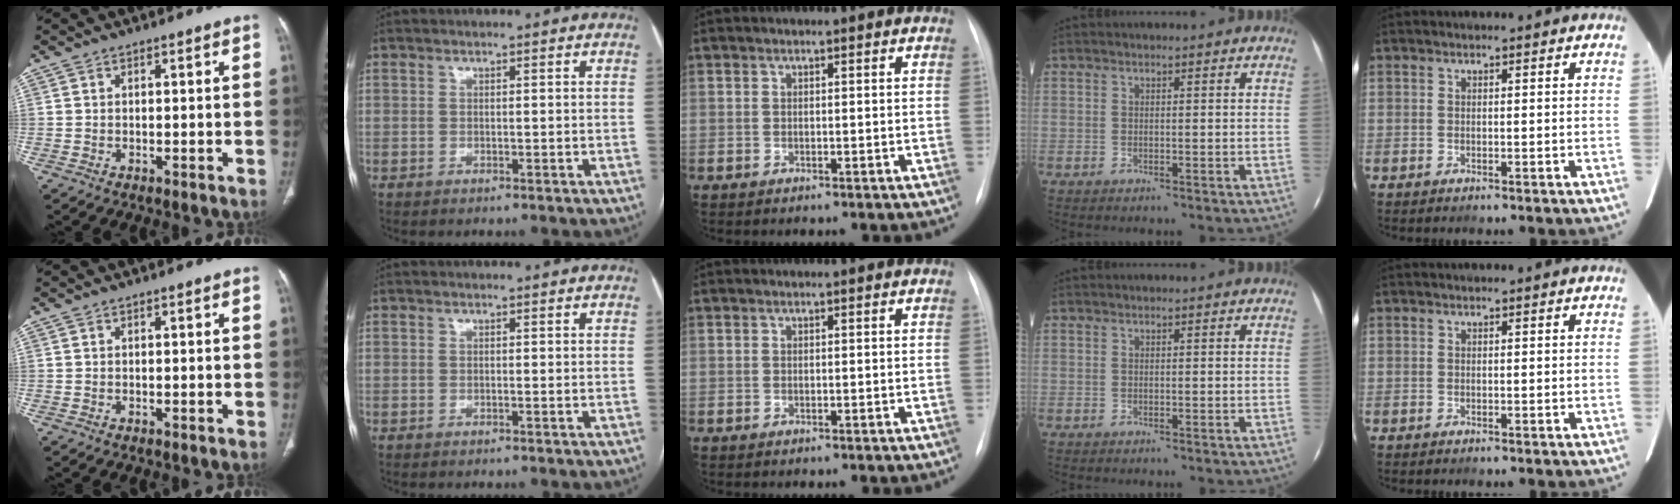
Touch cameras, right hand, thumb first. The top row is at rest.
{}